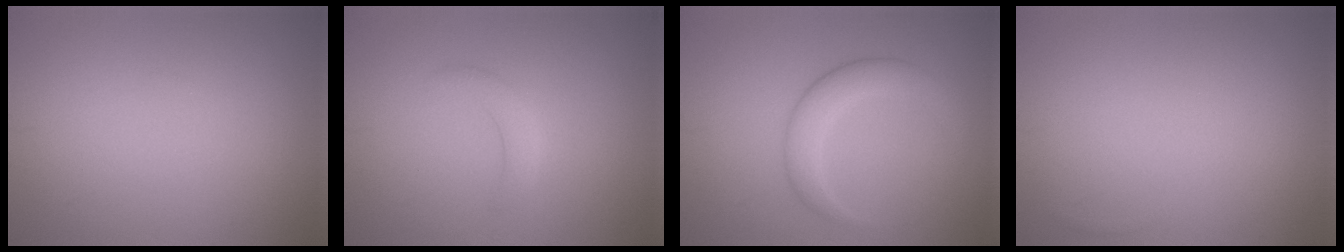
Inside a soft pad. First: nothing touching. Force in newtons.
{"total": 1.7, "press": 1.7, "slide": 0.1}
{"total": 3.2, "press": 3.2, "slide": 0.1}
{"total": 0.0}